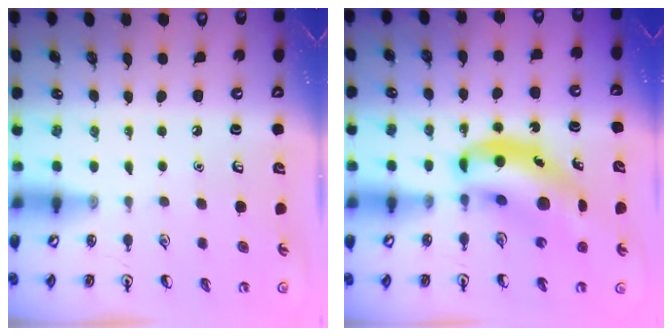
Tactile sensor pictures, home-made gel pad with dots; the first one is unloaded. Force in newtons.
{"total": 12.5, "press": 12.0, "slide": 3.4}